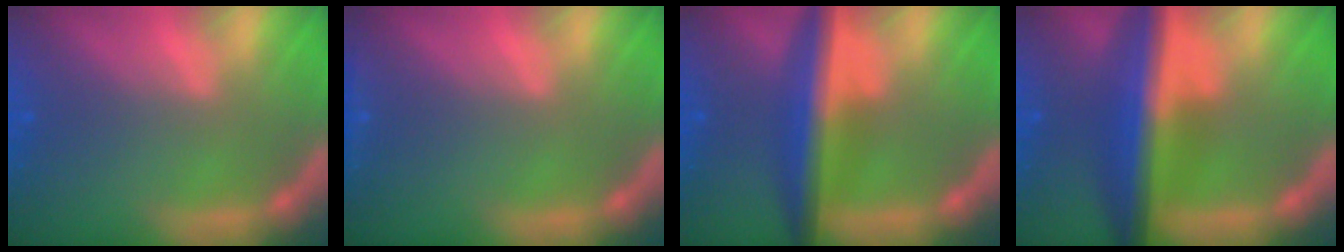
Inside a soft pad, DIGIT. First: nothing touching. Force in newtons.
{"total": 0.9}
{"total": 7.5}
{"total": 10.1}